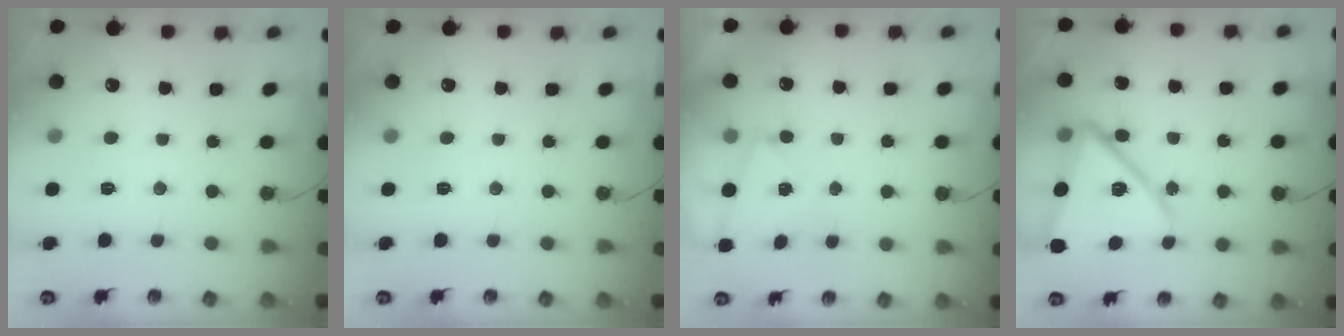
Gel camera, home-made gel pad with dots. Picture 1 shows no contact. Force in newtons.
{"total": 0.0}
{"total": 2.0, "press": 0.9, "slide": 1.8}
{"total": 14.7, "press": 14.6, "slide": 1.4}